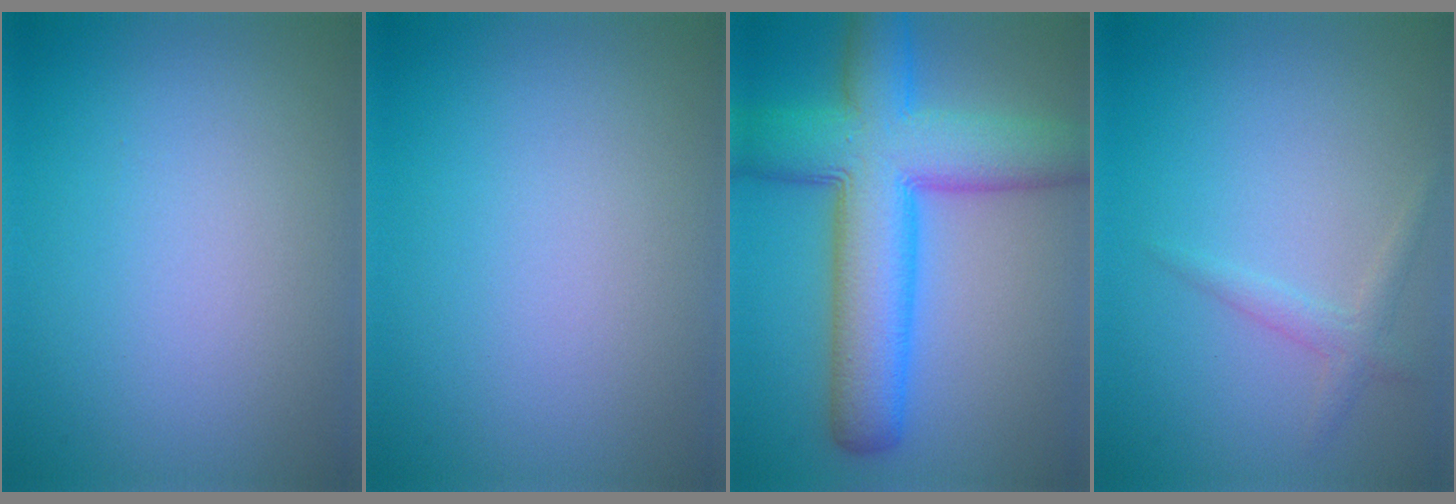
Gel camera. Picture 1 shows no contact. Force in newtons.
{"total": 0.0}
{"total": 11.2, "press": 11.2, "slide": 0.2}
{"total": 1.5, "press": 1.5, "slide": 0.1}